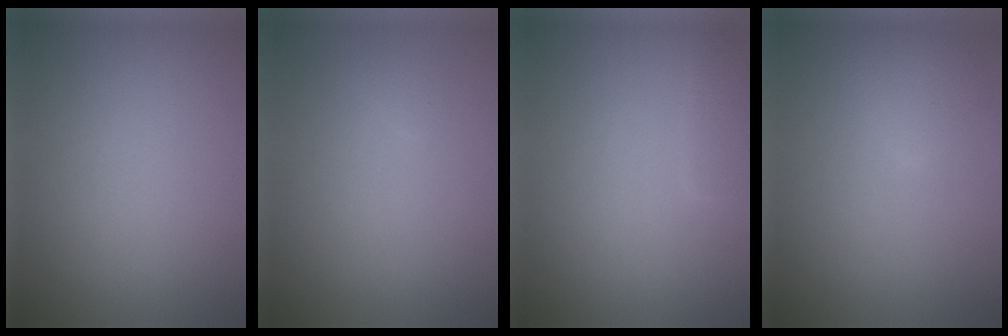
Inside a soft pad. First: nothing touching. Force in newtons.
{"total": 0.6, "press": 0.5, "slide": 0.1}
{"total": 1.6, "press": 1.6, "slide": 0.0}
{"total": 2.3, "press": 2.3, "slide": 0.1}